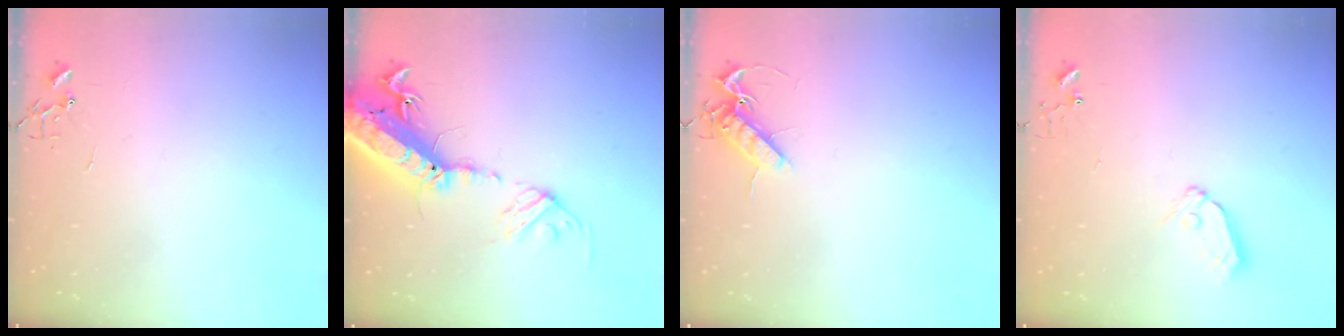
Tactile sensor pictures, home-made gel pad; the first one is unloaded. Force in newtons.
{"total": 23.3, "press": 22.7, "slide": 5.2}
{"total": 9.3, "press": 9.2, "slide": 1.3}
{"total": 7.0, "press": 7.0, "slide": 0.6}